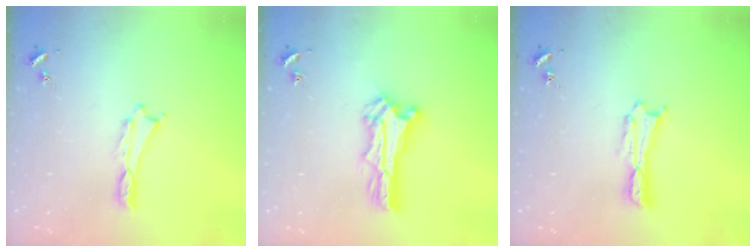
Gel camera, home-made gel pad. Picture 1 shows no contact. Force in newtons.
{"total": 2.7, "press": 2.7, "slide": 0.3}
{"total": 0.5, "press": 0.5, "slide": 0.2}